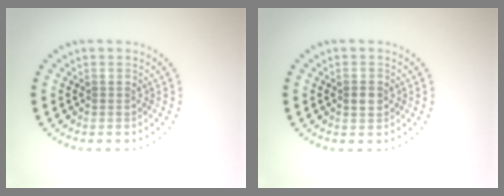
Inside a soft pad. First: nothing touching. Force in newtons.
{"total": 1.2, "press": 1.1, "slide": 0.4}